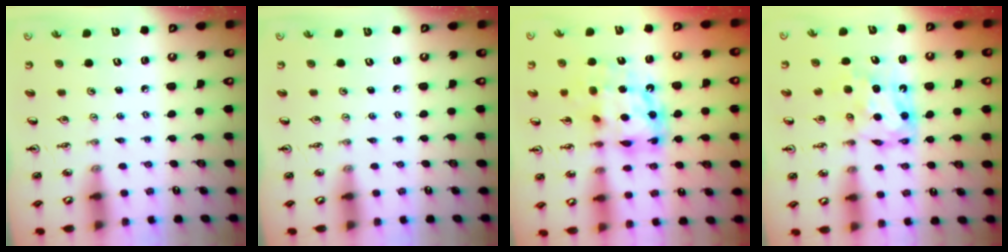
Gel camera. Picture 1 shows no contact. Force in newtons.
{"total": 0.0}
{"total": 14.2, "press": 14.1, "slide": 1.3}
{"total": 6.6, "press": 6.6, "slide": 0.4}